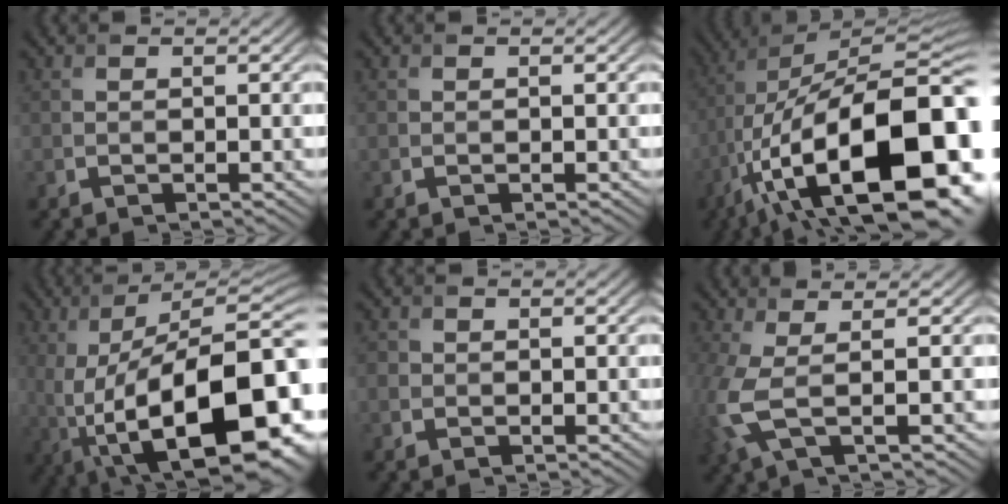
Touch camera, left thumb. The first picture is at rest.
{"total": 0.0}
{"total": 22.3, "force": [-8.4, 8.8, 18.7], "torque": [-0.297, 0.003, -0.130]}
{"total": 22.0, "force": [-5.9, 8.9, 19.2], "torque": [-0.292, -0.012, -0.101]}
{"total": 1.3, "force": [-0.1, 1.3, 0.3], "torque": [-0.004, -0.006, -0.006]}
{"total": 5.8, "force": [0.1, 1.7, 5.6], "torque": [-0.141, 0.000, -0.004]}